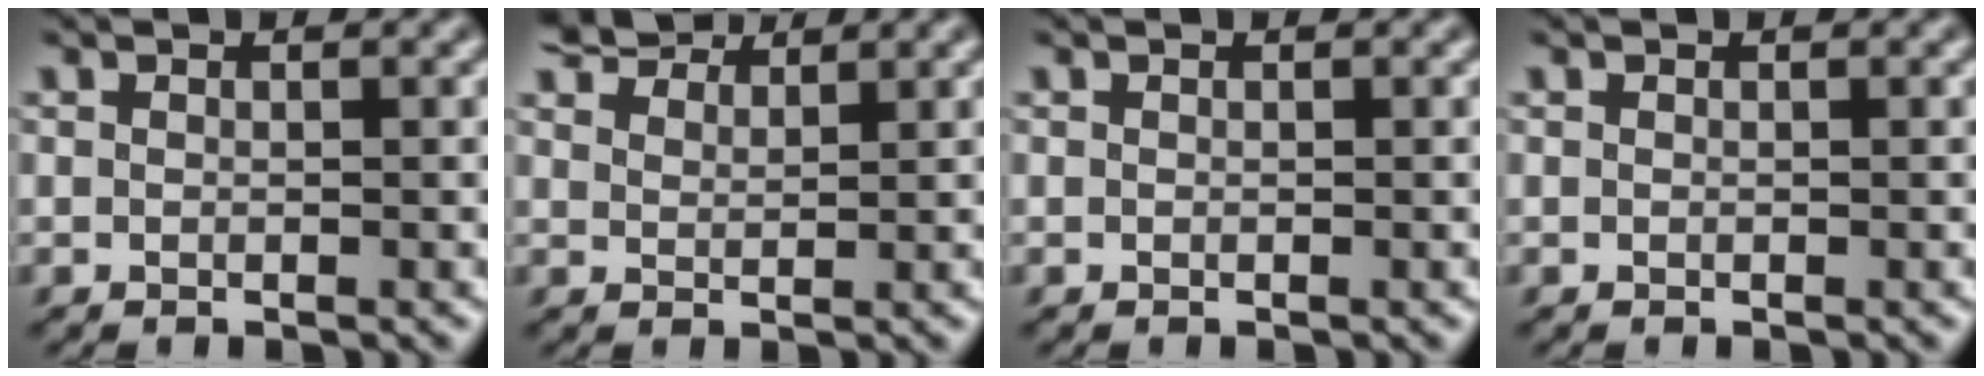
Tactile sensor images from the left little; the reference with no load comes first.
{"total": 4.6, "force": [4.2, 1.3, 1.6], "torque": [-0.048, 0.017, 0.075]}
{"total": 0.0}
{"total": 0.0}